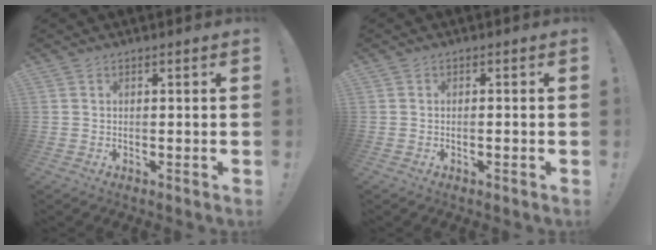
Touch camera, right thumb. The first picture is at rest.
{"total": 1.2, "force": [-0.9, 0.0, 0.8], "torque": [-0.022, 0.005, -0.014]}